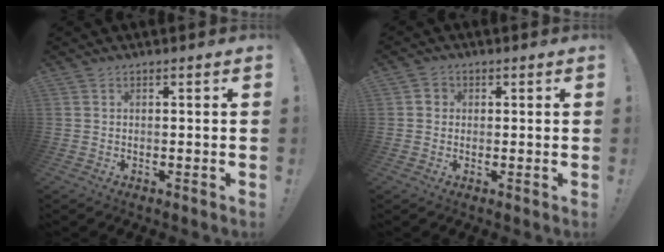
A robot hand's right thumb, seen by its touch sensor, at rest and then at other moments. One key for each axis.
{"total": 2.2, "fx": -0.2, "fy": 2.0, "fz": 0.8, "tx": -0.016, "ty": 0.009, "tz": -0.004}